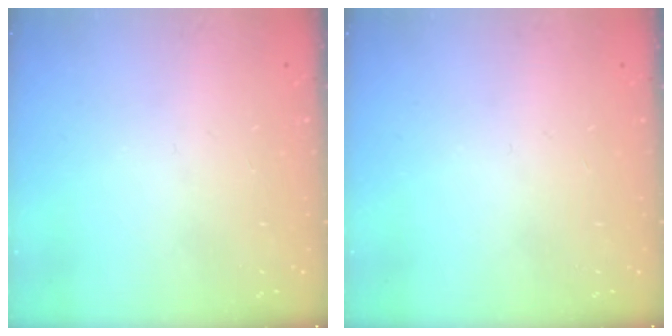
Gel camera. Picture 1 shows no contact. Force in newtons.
{"total": 0.0}